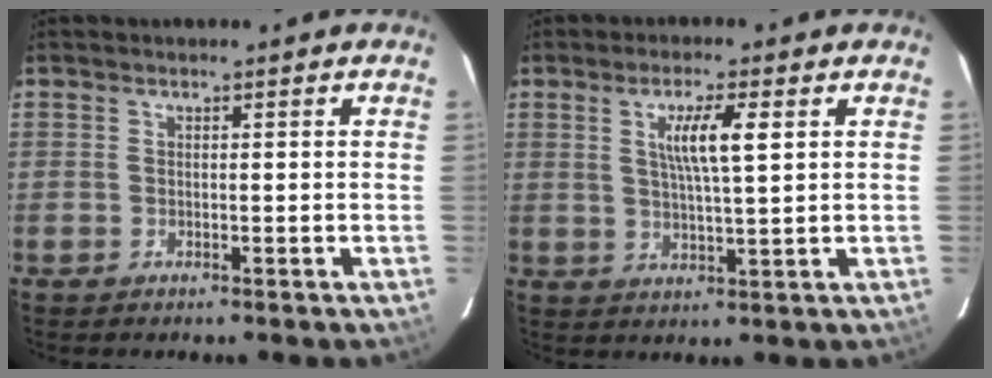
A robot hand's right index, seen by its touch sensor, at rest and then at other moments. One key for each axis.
{"total": 6.7, "fx": 2.1, "fy": 0.7, "fz": 6.4, "tx": -0.116, "ty": -0.001, "tz": 0.038}